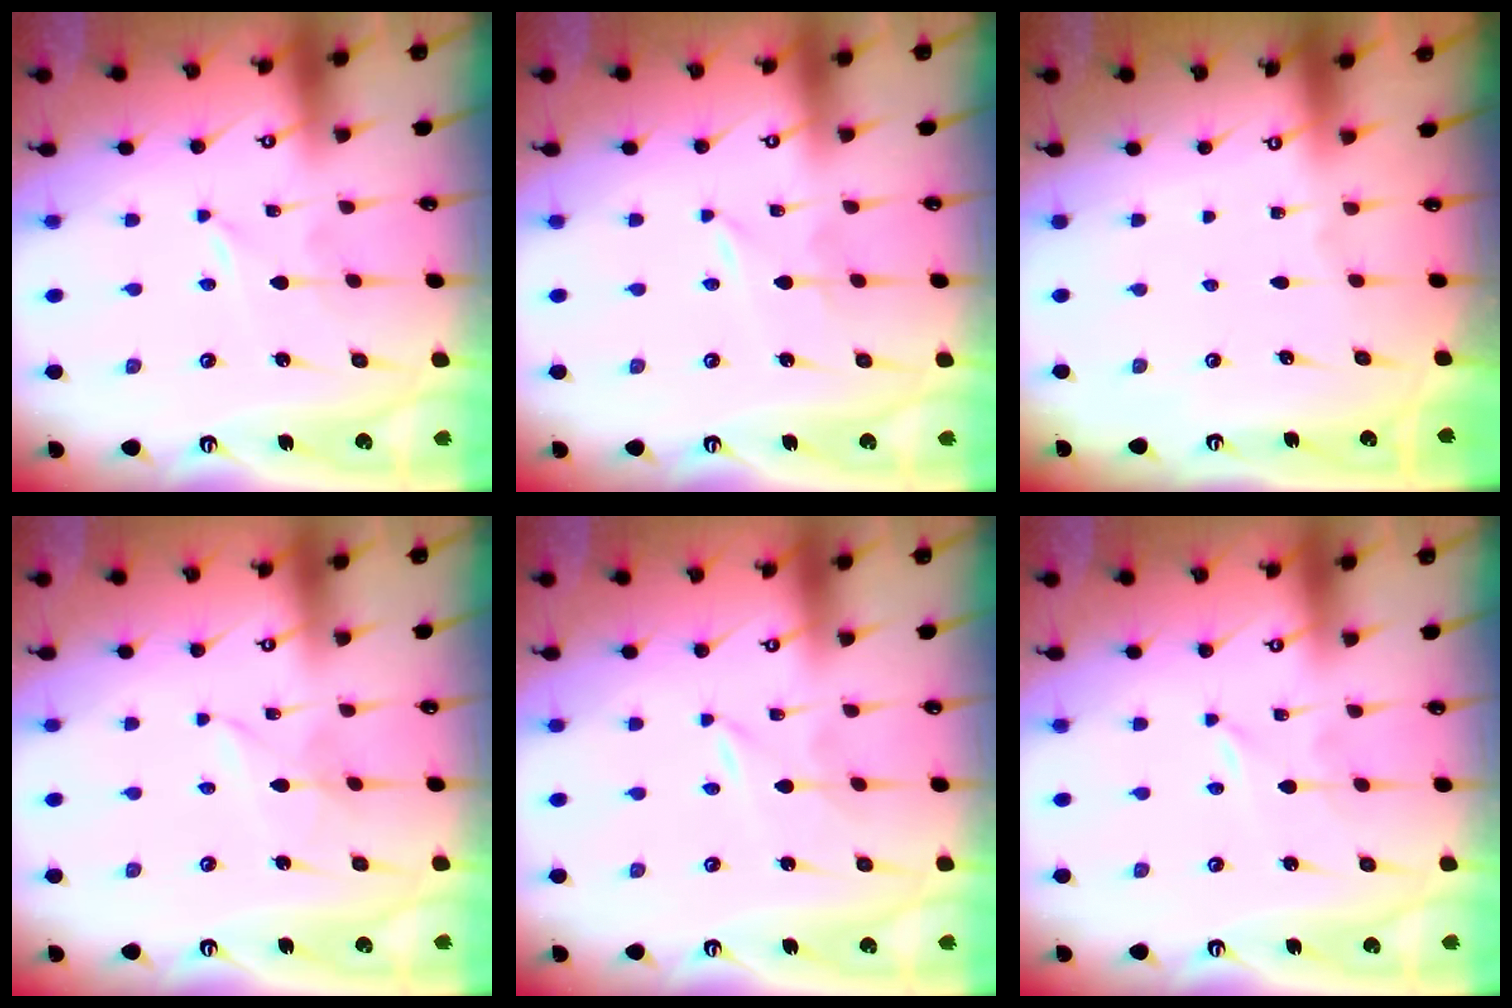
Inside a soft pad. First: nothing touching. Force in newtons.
{"total": 2.0, "press": 2.0, "slide": 0.3}
{"total": 0.0}
{"total": 1.7, "press": 1.6, "slide": 0.1}
{"total": 0.0}
{"total": 0.0}